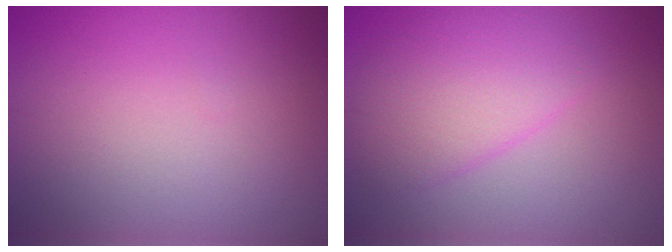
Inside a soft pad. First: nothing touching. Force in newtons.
{"total": 4.0, "press": 4.0, "slide": 0.2}